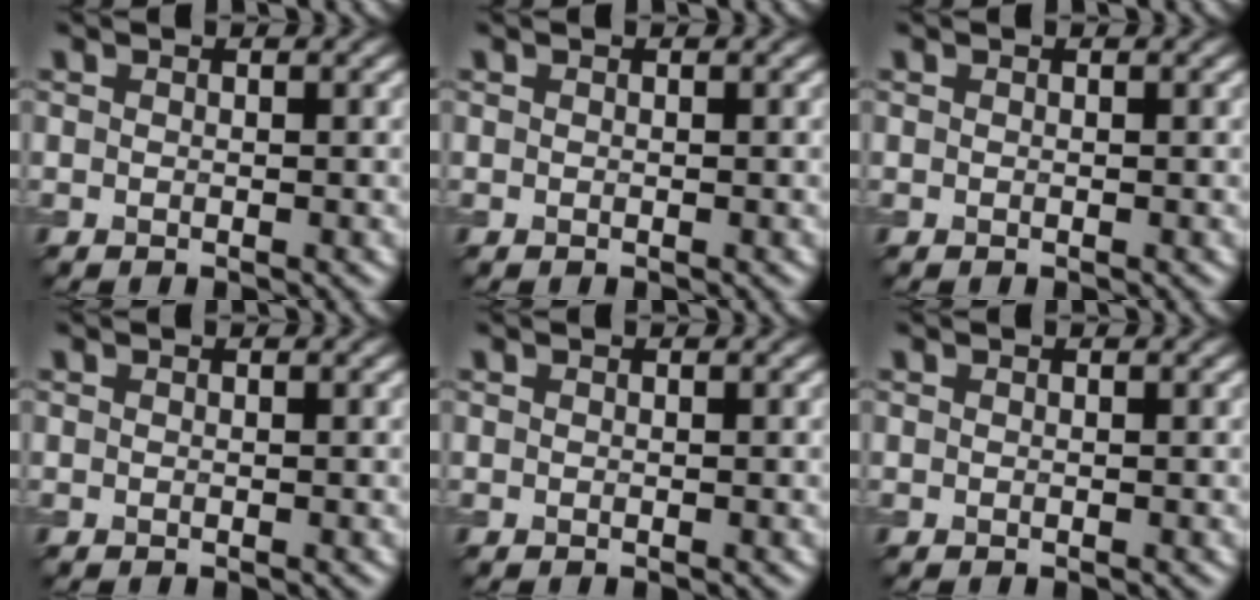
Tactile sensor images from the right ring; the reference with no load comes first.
{"total": 0.0}
{"total": 0.0}
{"total": 0.0}
{"total": 0.0}
{"total": 0.0}